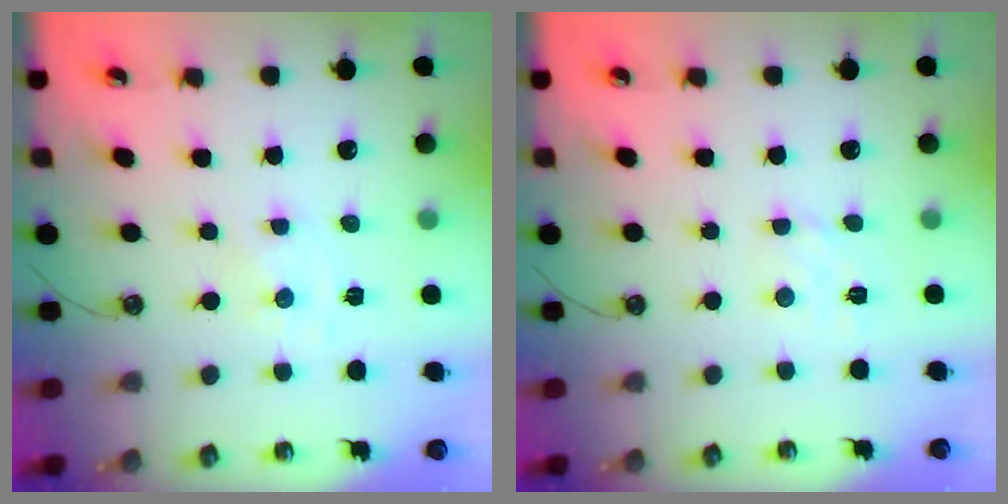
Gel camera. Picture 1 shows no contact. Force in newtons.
{"total": 1.8, "press": 1.7, "slide": 0.6}